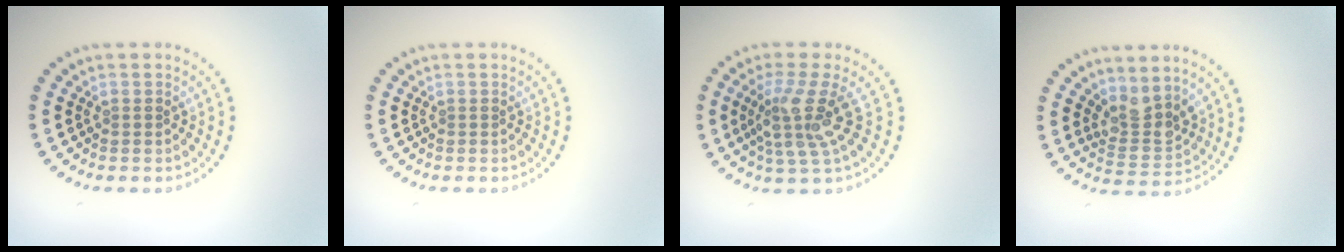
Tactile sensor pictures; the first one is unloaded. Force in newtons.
{"total": 0.0}
{"total": 4.2, "press": 3.1, "slide": 2.8}
{"total": 3.0, "press": 2.5, "slide": 1.7}